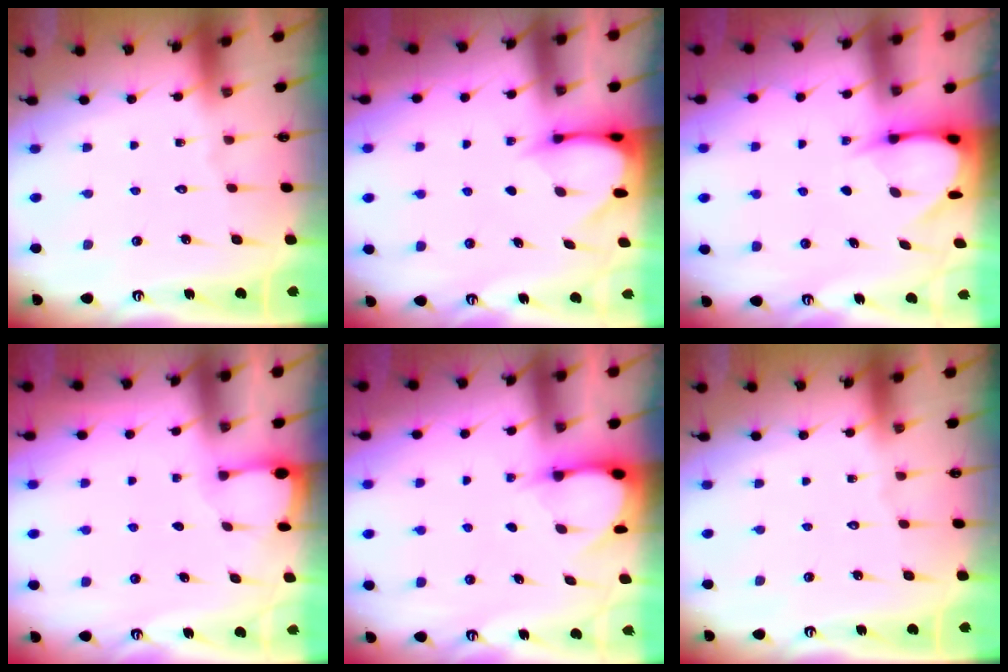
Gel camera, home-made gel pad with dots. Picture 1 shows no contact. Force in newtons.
{"total": 3.4, "press": 3.4, "slide": 0.3}
{"total": 5.1, "press": 5.1, "slide": 0.7}
{"total": 1.6, "press": 1.5, "slide": 0.3}
{"total": 3.2, "press": 3.2, "slide": 0.3}
{"total": 0.0}